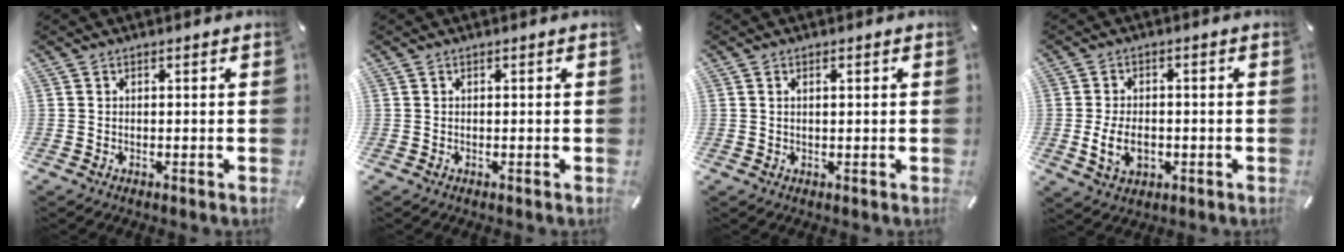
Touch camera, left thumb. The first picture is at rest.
{"total": 0.0}
{"total": 1.2, "force": [0.3, 0.4, 1.0], "torque": [-0.020, 0.001, 0.005]}
{"total": 7.2, "force": [-1.7, 4.8, 5.0], "torque": [-0.106, -0.001, -0.034]}